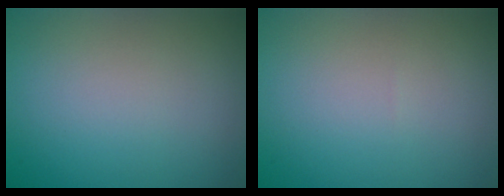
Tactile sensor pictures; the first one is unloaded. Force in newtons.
{"total": 0.0}